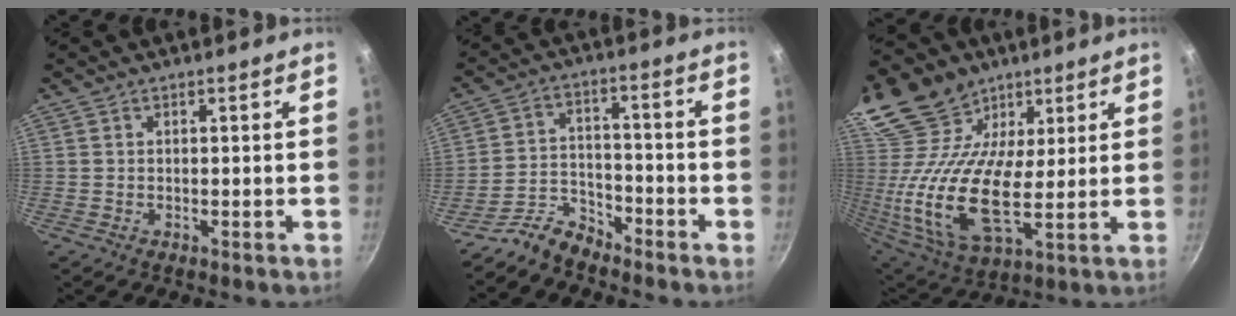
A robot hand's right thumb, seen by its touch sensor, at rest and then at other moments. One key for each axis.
{"total": 6.5, "fx": -5.9, "fy": 2.5, "fz": 1.2, "tx": -0.013, "ty": 0.063, "tz": -0.123}
{"total": 23.8, "fx": 9.4, "fy": 15.2, "fz": 15.7, "tx": -0.313, "ty": -0.045, "tz": 0.170}